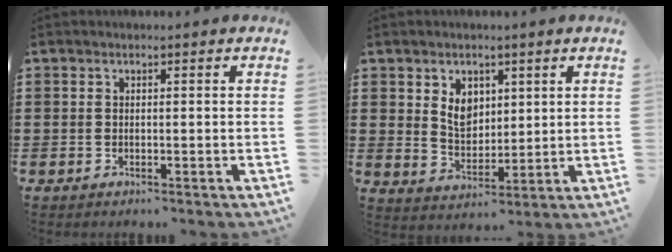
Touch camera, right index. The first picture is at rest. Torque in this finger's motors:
{"motor_torque": [0.16, 0.02, 0.19, 0.11]}